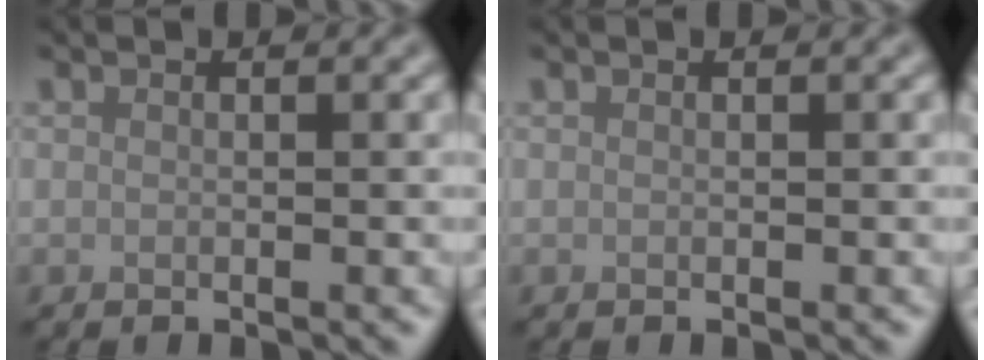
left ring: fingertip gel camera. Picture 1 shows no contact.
{"total": 0.0}